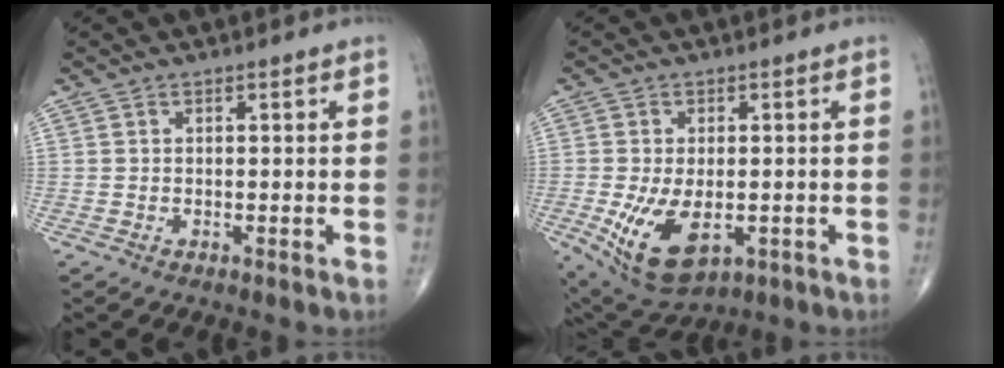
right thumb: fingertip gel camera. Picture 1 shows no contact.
{"total": 11.3, "force": [-2.9, 6.2, 9.0], "torque": [-0.159, -0.010, -0.031]}